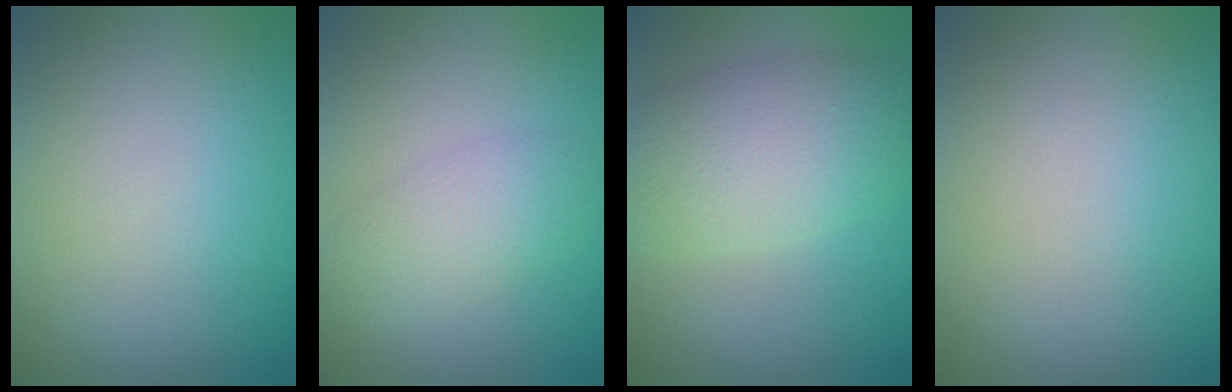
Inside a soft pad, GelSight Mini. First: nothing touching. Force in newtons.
{"total": 3.2, "press": 3.2, "slide": 0.0}
{"total": 6.6, "press": 6.6, "slide": 0.5}
{"total": 0.0}